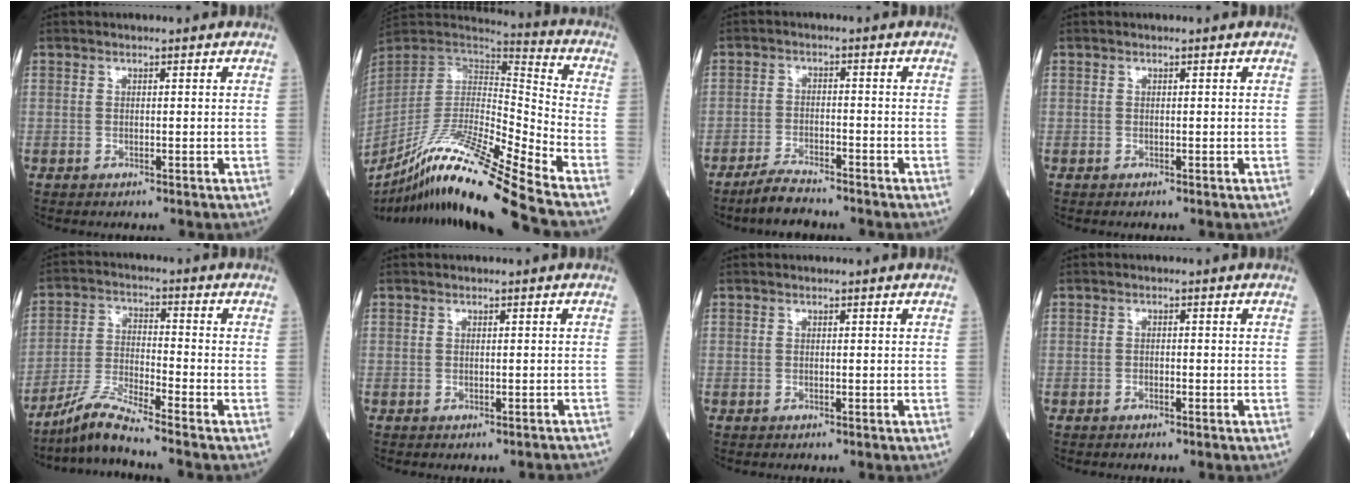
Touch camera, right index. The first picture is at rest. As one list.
[{"total": 23.2, "force": [-18.4, -2.0, 14.1], "torque": [-0.263, -0.039, -0.336]}, {"total": 4.6, "force": [-4.1, 0.5, 2.0], "torque": [-0.044, -0.012, -0.078]}, {"total": 0.0}, {"total": 6.9, "force": [-6.2, -1.3, 3.0], "torque": [-0.066, -0.021, -0.122]}, {"total": 2.0, "force": [-1.8, 0.4, 0.6], "torque": [-0.006, 0.001, -0.023]}, {"total": 0.0}, {"total": 0.8, "force": [-0.5, 0.3, 0.5], "torque": [-0.009, 0.001, -0.009]}]